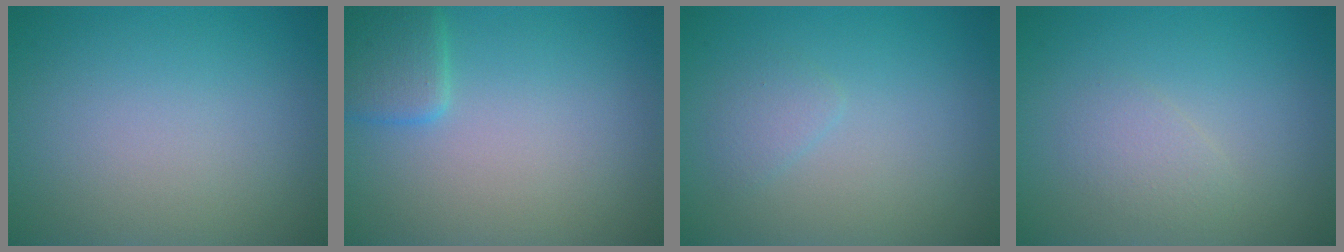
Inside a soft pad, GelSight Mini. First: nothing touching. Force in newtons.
{"total": 2.5, "press": 2.5, "slide": 0.1}
{"total": 1.1, "press": 1.1, "slide": 0.1}
{"total": 1.4, "press": 1.4, "slide": 0.1}